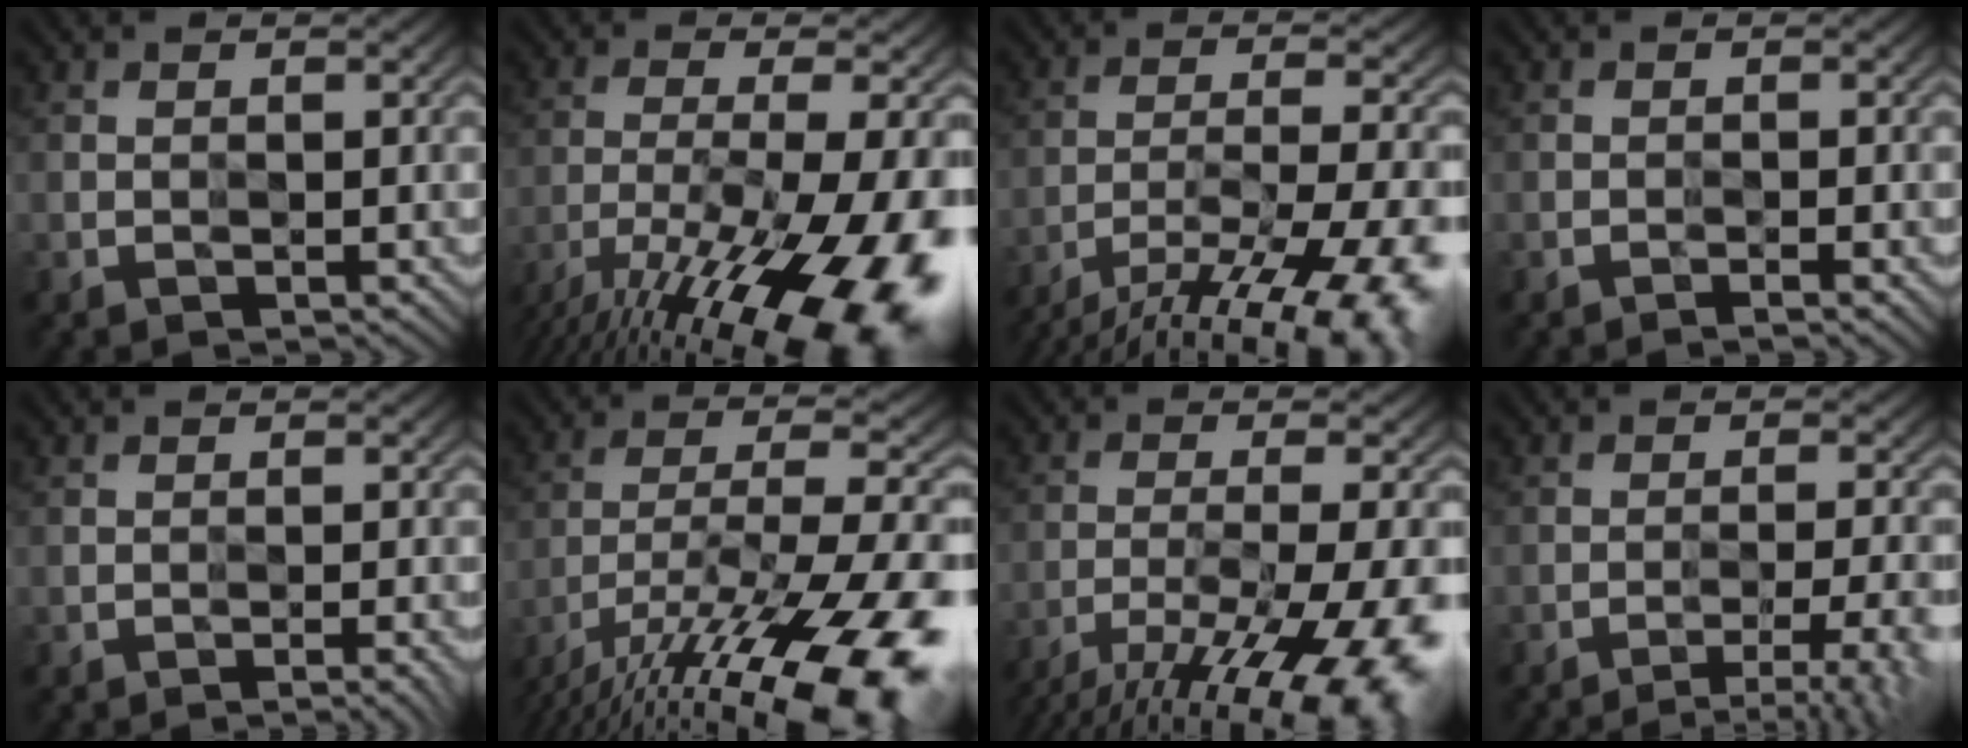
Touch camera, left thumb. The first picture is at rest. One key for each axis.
{"total": 18.2, "fx": -11.5, "fy": 4.4, "fz": 13.4, "tx": -0.242, "ty": -0.036, "tz": -0.184}
{"total": 17.7, "fx": -13.7, "fy": 4.5, "fz": 10.2, "tx": -0.156, "ty": -0.016, "tz": -0.196}
{"total": 1.4, "fx": -0.8, "fy": 0.1, "fz": 1.1, "tx": -0.016, "ty": 0.003, "tz": -0.017}
{"total": 1.8, "fx": -1.0, "fy": 0.3, "fz": 1.5, "tx": -0.017, "ty": 0.004, "tz": -0.017}
{"total": 19.7, "fx": -13.0, "fy": 5.7, "fz": 13.6, "tx": -0.230, "ty": -0.023, "tz": -0.209}
{"total": 15.6, "fx": -10.6, "fy": 3.4, "fz": 11.0, "tx": -0.190, "ty": -0.029, "tz": -0.158}
{"total": 6.7, "fx": -4.2, "fy": 1.2, "fz": 5.1, "tx": -0.077, "ty": 0.009, "tz": -0.062}